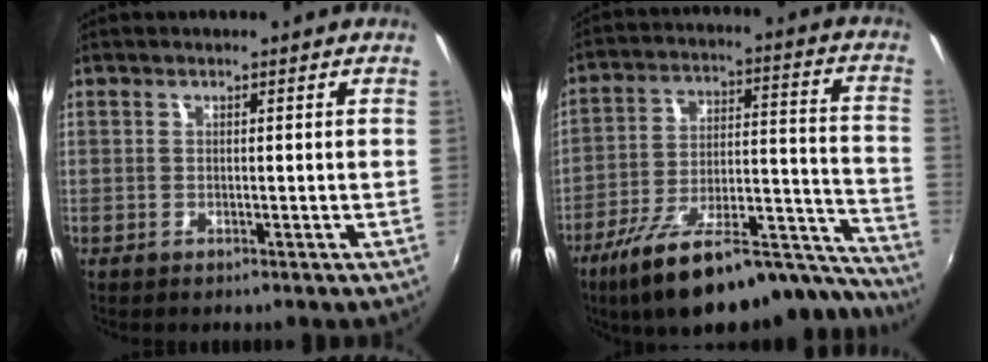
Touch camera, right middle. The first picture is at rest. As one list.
[{"total": 28.6, "force": [-23.4, 7.0, 14.9], "torque": [-0.214, -0.015, -0.342]}]